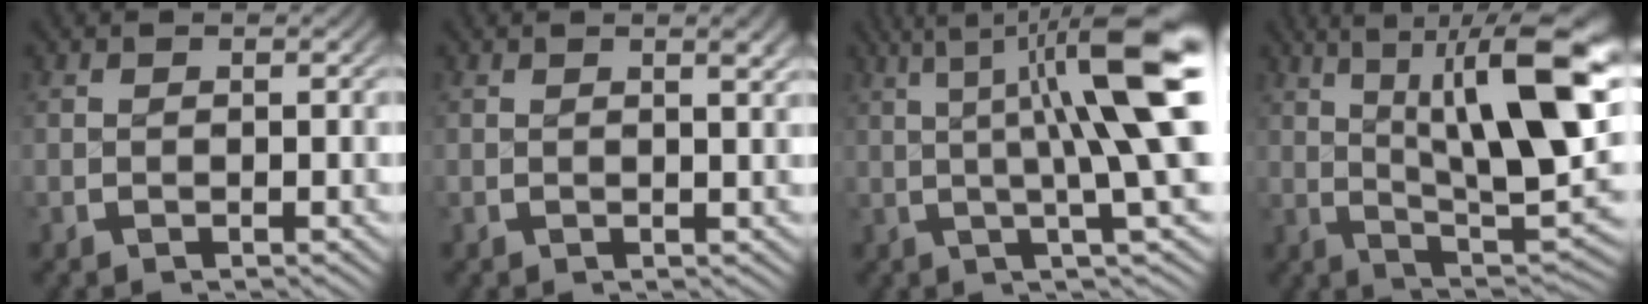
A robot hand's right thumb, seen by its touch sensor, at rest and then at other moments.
{"total": 1.7, "force": [0.7, 0.4, 1.5], "torque": [-0.017, -0.001, 0.010]}
{"total": 11.1, "force": [1.7, 3.9, 10.2], "torque": [-0.139, -0.001, 0.018]}
{"total": 13.9, "force": [1.5, 6.4, 12.2], "torque": [-0.181, -0.033, 0.029]}